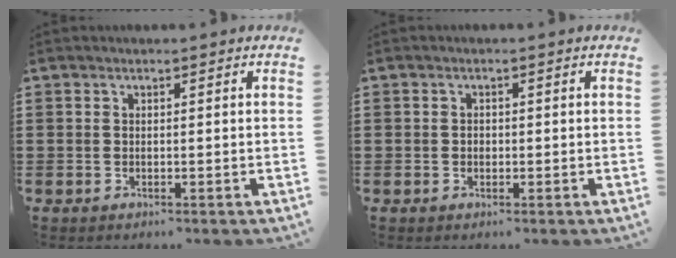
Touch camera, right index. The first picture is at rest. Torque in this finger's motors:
{"motor_torque": [0.43, -0.19, 0.07, 0.00]}